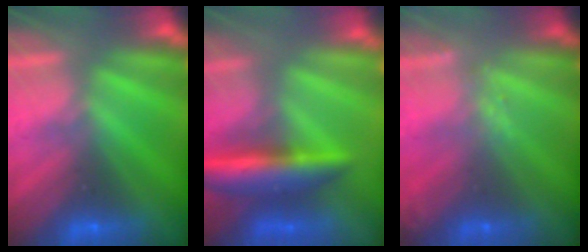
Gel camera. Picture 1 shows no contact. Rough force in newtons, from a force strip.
{"total": 5.8}
{"total": 1.7}